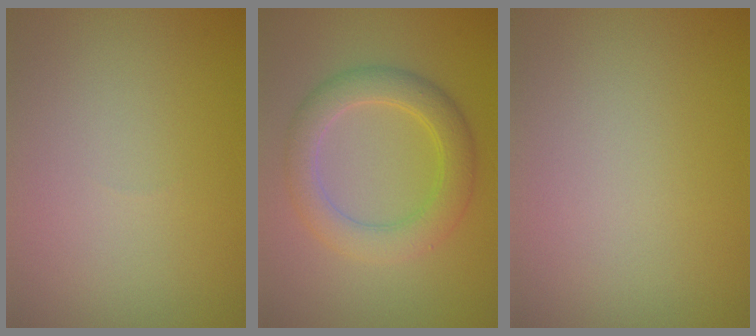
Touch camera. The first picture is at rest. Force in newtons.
{"total": 4.5, "press": 4.5, "slide": 0.3}
{"total": 0.0}